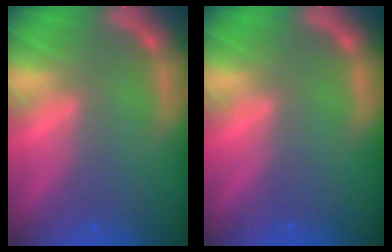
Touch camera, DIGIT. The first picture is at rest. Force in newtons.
{"total": 0.0}